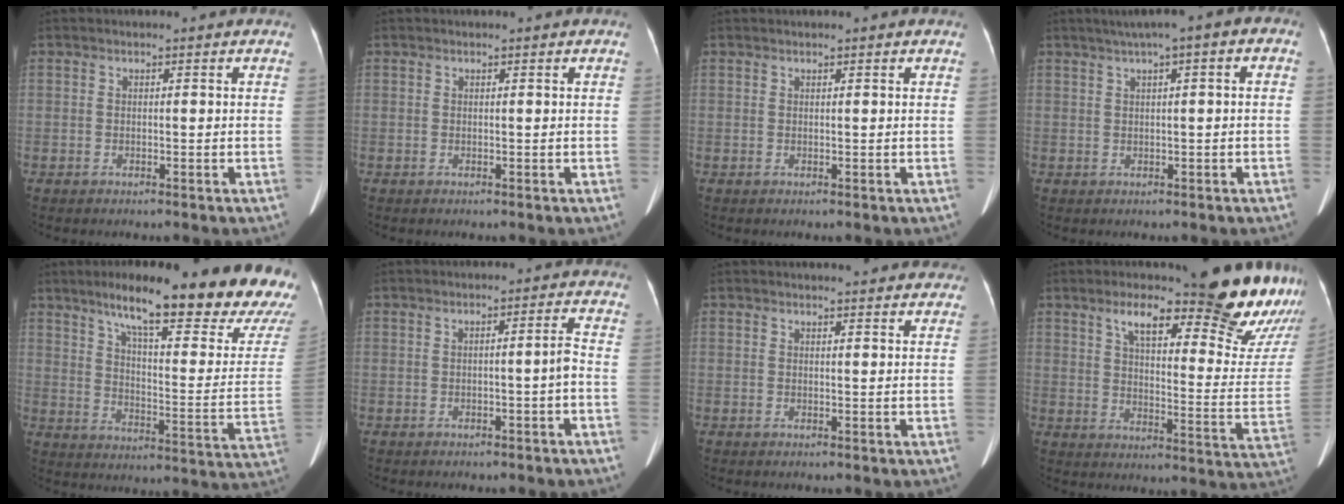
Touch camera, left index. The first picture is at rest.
{"total": 0.0}
{"total": 0.9, "force": [0.8, -0.1, 0.4], "torque": [-0.009, 0.014, 0.018]}
{"total": 5.1, "force": [2.0, 1.1, 4.5], "torque": [-0.067, 0.029, 0.023]}
{"total": 26.3, "force": [19.7, 3.3, 17.0], "torque": [-0.230, -0.031, 0.259]}
{"total": 2.1, "force": [-0.7, -0.3, 1.9], "torque": [-0.026, 0.004, -0.012]}
{"total": 8.0, "force": [7.4, 1.6, 2.7], "torque": [-0.022, 0.005, 0.071]}
{"total": 23.4, "force": [18.4, 3.5, 14.1], "torque": [-0.184, -0.053, 0.232]}